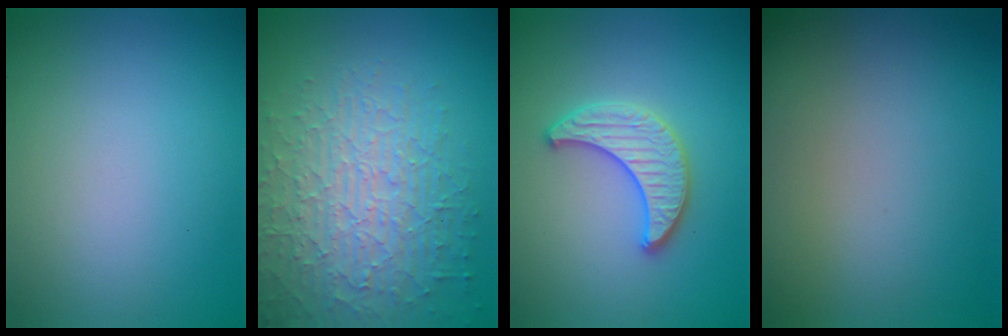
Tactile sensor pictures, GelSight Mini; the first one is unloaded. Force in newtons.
{"total": 6.6, "press": 5.1, "slide": 4.2}
{"total": 3.2, "press": 3.2, "slide": 0.3}
{"total": 0.0}